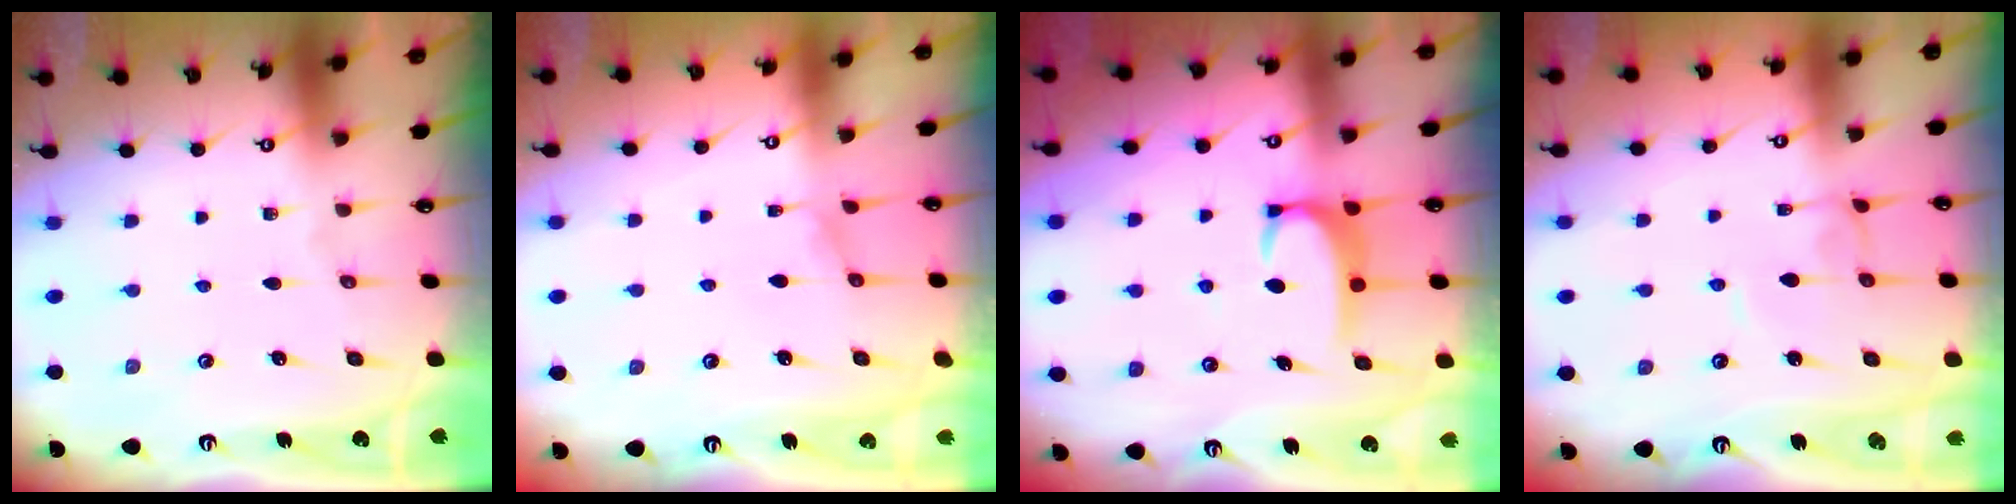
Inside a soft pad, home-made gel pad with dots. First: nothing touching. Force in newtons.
{"total": 0.0}
{"total": 2.7, "press": 2.7, "slide": 0.5}
{"total": 1.7, "press": 1.7, "slide": 0.1}